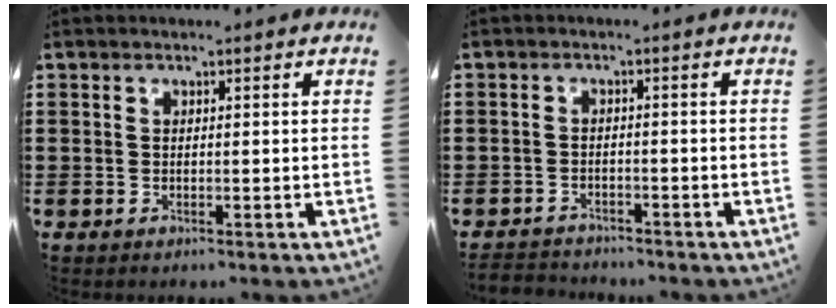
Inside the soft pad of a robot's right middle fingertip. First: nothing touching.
{"total": 2.4, "force": [-2.4, 0.4, -0.2], "torque": [-0.003, -0.002, -0.054]}